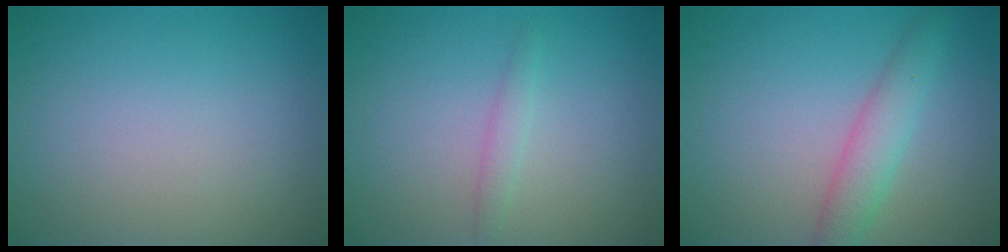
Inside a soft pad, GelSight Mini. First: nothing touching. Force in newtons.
{"total": 1.0, "press": 1.0, "slide": 0.1}
{"total": 3.1, "press": 3.1, "slide": 0.1}